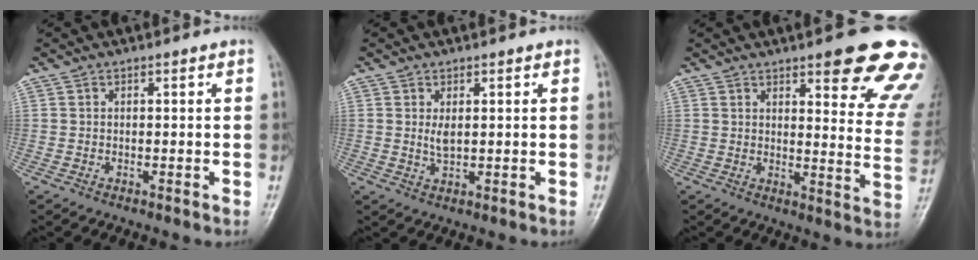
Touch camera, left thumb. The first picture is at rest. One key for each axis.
{"total": 2.5, "fx": 0.7, "fy": 1.2, "fz": 2.0, "tx": -0.032, "ty": -0.008, "tz": 0.014}
{"total": 18.4, "fx": 11.7, "fy": 4.4, "fz": 13.5, "tx": -0.128, "ty": -0.054, "tz": 0.133}